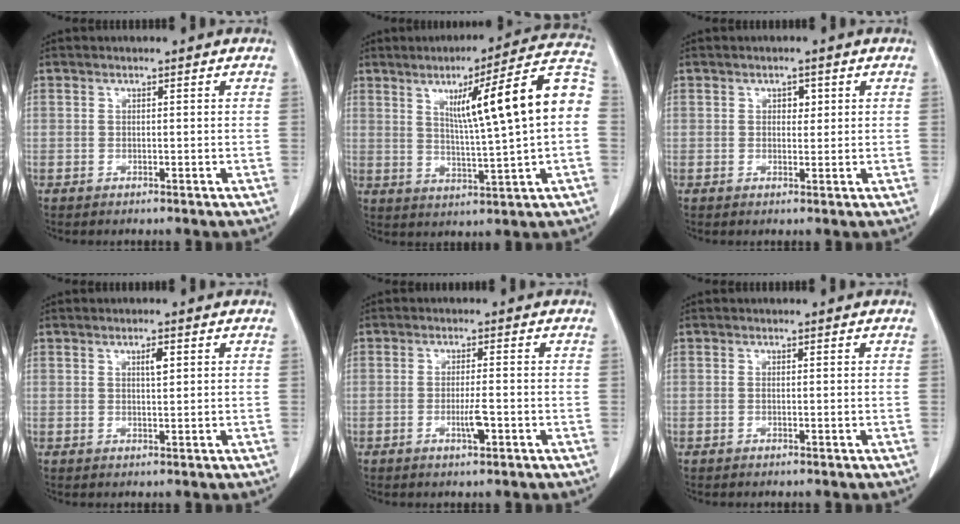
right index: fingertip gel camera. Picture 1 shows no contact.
{"total": 16.5, "force": [2.7, -0.1, 16.3], "torque": [-0.230, 0.026, 0.036]}
{"total": 1.6, "force": [0.5, 1.1, 1.1], "torque": [-0.014, -0.001, 0.006]}
{"total": 1.8, "force": [0.7, 0.4, 1.6], "torque": [-0.028, -0.001, 0.011]}
{"total": 3.0, "force": [-1.1, 0.2, 2.8], "torque": [-0.053, -0.002, -0.018]}
{"total": 0.0}